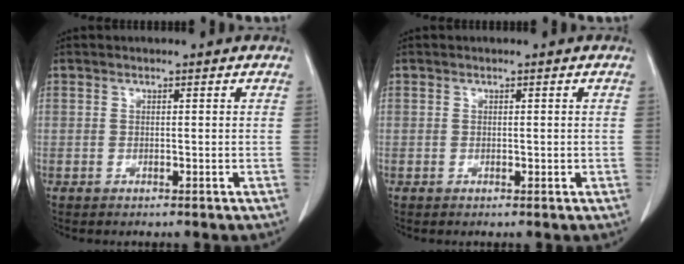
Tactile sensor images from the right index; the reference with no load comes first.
{"total": 0.6, "force": [0.1, 0.4, 0.4], "torque": [0.000, 0.002, 0.005]}